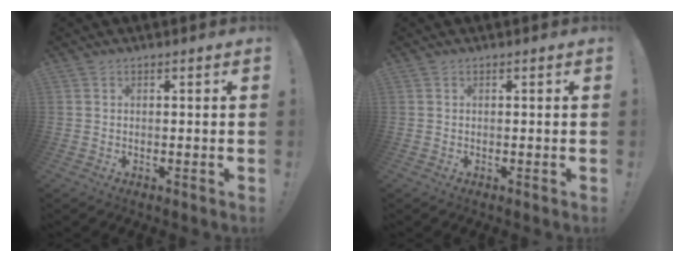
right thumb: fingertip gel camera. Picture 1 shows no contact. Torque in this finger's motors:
{"motor_torque": [0.01, 0.00, -0.06, 0.06, 0.03]}